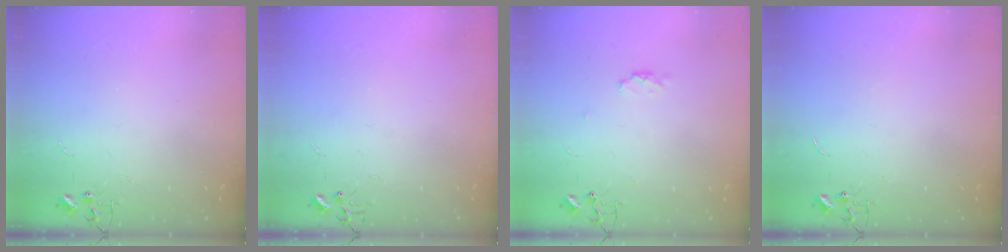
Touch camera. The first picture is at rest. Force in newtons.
{"total": 0.0}
{"total": 3.9, "press": 3.8, "slide": 0.8}
{"total": 0.0}